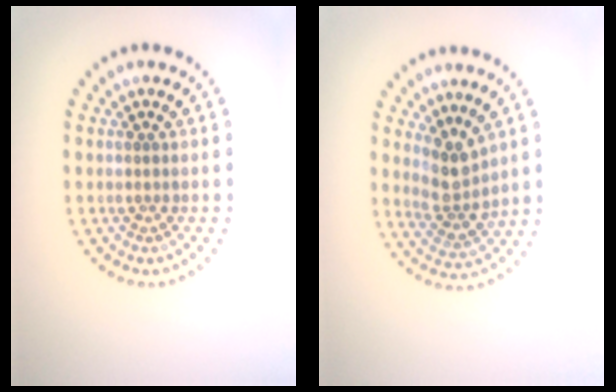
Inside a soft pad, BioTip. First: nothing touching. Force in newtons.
{"total": 2.9, "press": 2.3, "slide": 1.8}